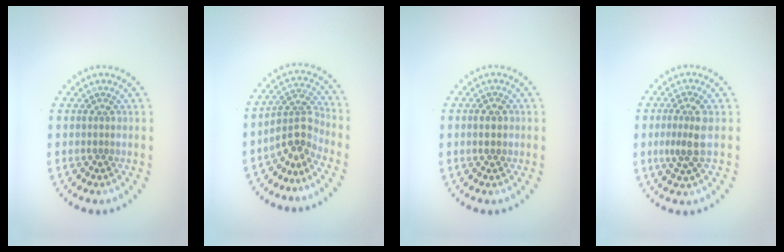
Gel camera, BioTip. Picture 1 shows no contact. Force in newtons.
{"total": 3.1, "press": 2.4, "slide": 2.1}
{"total": 1.9, "press": 1.9, "slide": 0.2}
{"total": 2.7, "press": 2.5, "slide": 1.1}